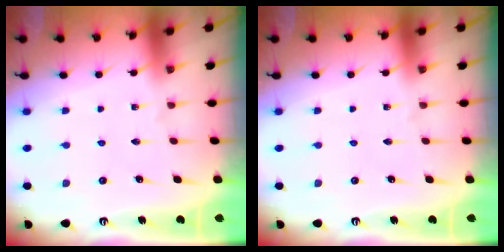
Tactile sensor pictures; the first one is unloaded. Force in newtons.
{"total": 0.0}